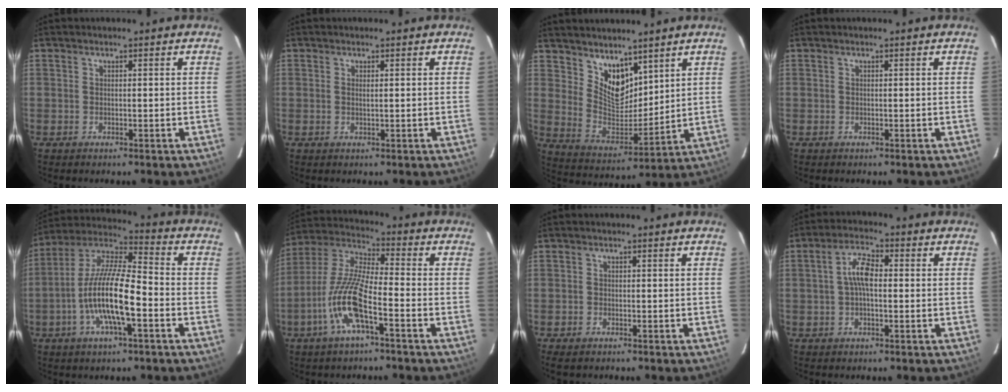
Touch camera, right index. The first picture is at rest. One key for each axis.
{"total": 0.8, "fx": 0.3, "fy": 0.0, "fz": 0.7, "tx": -0.014, "ty": 0.000, "tz": 0.005}
{"total": 10.1, "fx": 7.1, "fy": 5.3, "fz": 4.9, "tx": -0.081, "ty": -0.006, "tz": 0.145}
{"total": 0.0}
{"total": 15.2, "fx": -4.7, "fy": 3.5, "fz": 14.0, "tx": -0.274, "ty": -0.005, "tz": -0.094}
{"total": 12.6, "fx": -5.5, "fy": 2.3, "fz": 11.1, "tx": -0.235, "ty": -0.003, "tz": -0.112}
{"total": 2.3, "fx": -1.7, "fy": 1.0, "fz": 1.0, "tx": -0.025, "ty": -0.005, "tz": -0.032}
{"total": 5.3, "fx": 0.0, "fy": 2.1, "fz": 4.8, "tx": -0.096, "ty": 0.015, "tz": -0.002}